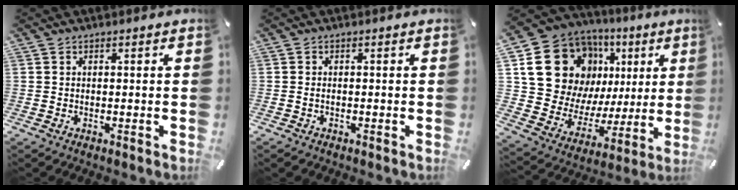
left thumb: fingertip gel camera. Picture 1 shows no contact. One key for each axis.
{"total": 0.8, "fx": -0.4, "fy": 0.4, "fz": 0.5, "tx": -0.012, "ty": -0.001, "tz": -0.008}
{"total": 19.9, "fx": 8.2, "fy": 15.5, "fz": 9.4, "tx": -0.156, "ty": -0.042, "tz": 0.168}